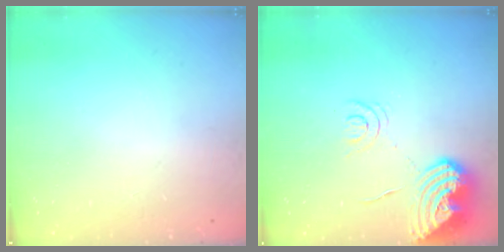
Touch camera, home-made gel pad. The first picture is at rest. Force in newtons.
{"total": 12.4, "press": 12.3, "slide": 1.3}